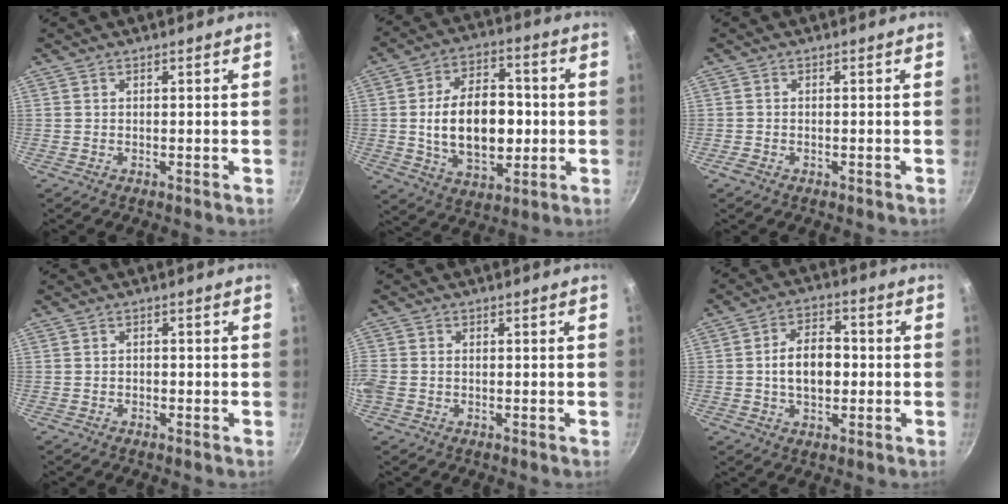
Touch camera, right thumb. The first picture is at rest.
{"total": 17.3, "force": [-0.7, 10.9, 13.4], "torque": [-0.191, 0.014, -0.007]}
{"total": 1.3, "force": [-0.8, 0.8, 0.6], "torque": [-0.018, 0.005, -0.017]}
{"total": 0.8, "force": [-0.5, 0.6, 0.2], "torque": [-0.003, 0.004, -0.007]}
{"total": 4.9, "force": [-0.8, 3.9, 2.9], "torque": [-0.071, 0.003, -0.023]}
{"total": 9.5, "force": [-0.5, 6.1, 7.2], "torque": [-0.096, 0.020, -0.011]}